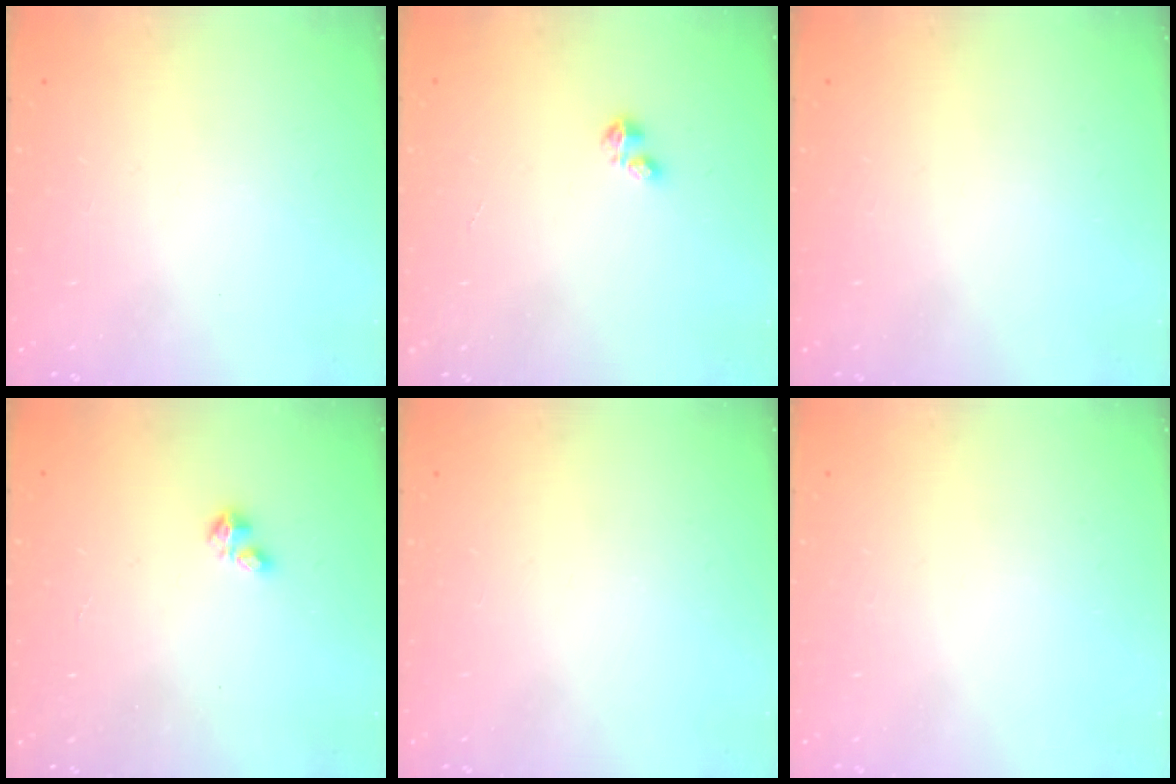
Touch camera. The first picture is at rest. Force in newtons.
{"total": 1.6, "press": 1.6, "slide": 0.3}
{"total": 0.0}
{"total": 1.6, "press": 1.6, "slide": 0.4}
{"total": 0.0}
{"total": 0.0}